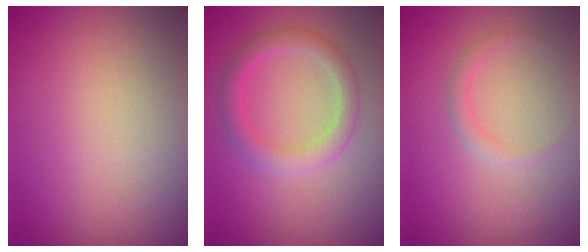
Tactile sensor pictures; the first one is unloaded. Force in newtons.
{"total": 2.9, "press": 2.9, "slide": 0.1}
{"total": 1.0, "press": 1.0, "slide": 0.0}